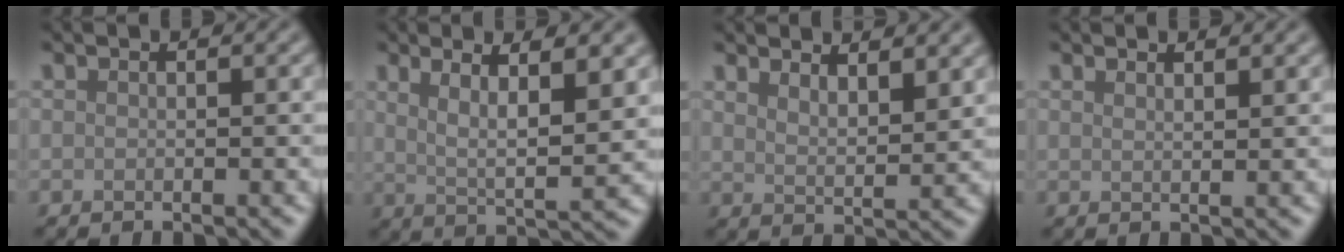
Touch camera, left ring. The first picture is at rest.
{"total": 6.3, "force": [2.7, 1.6, 5.4], "torque": [-0.088, -0.006, 0.052]}
{"total": 3.9, "force": [3.0, 1.1, 2.2], "torque": [-0.030, -0.004, 0.054]}
{"total": 1.7, "force": [1.5, 0.5, 0.8], "torque": [-0.006, 0.004, 0.011]}